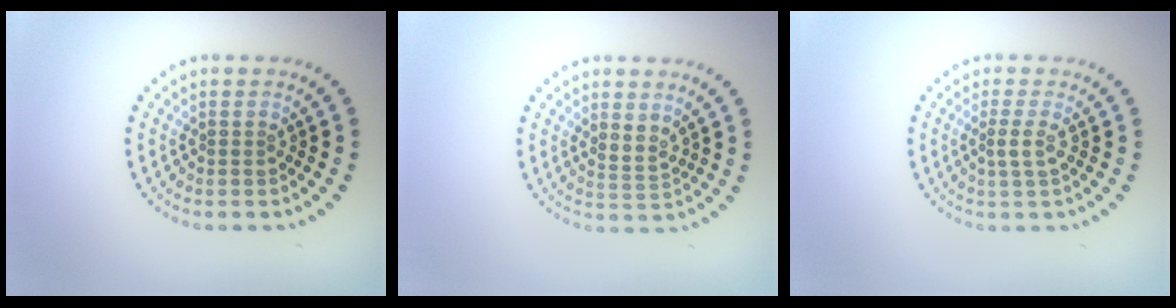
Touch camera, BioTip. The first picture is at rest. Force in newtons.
{"total": 1.8, "press": 1.4, "slide": 1.2}
{"total": 1.6, "press": 1.3, "slide": 1.0}